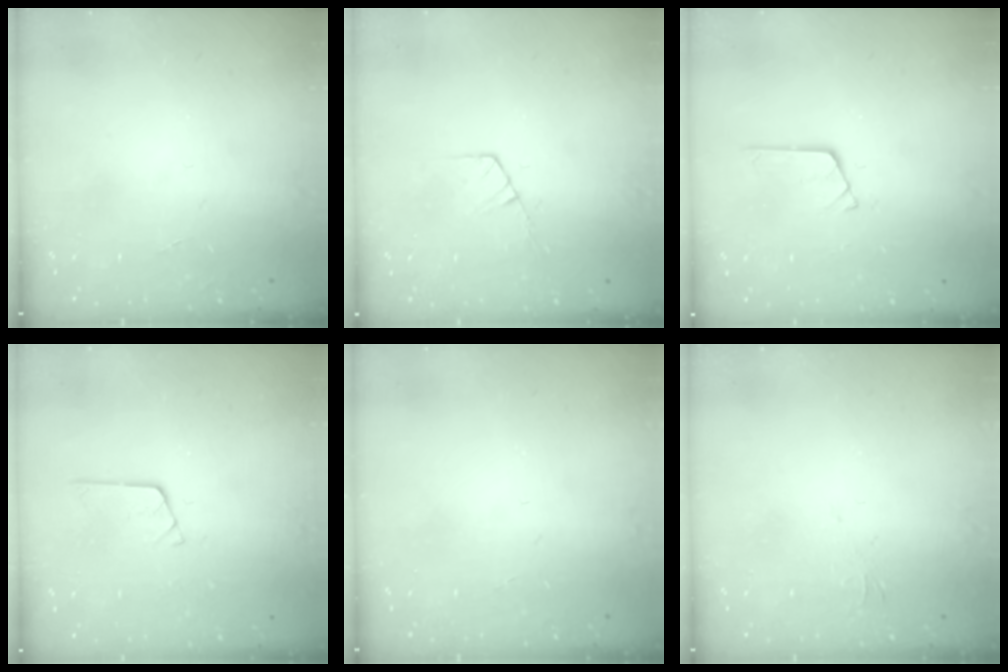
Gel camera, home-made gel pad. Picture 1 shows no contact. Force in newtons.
{"total": 4.4, "press": 4.3, "slide": 0.6}
{"total": 3.0, "press": 2.9, "slide": 0.4}
{"total": 3.1, "press": 3.1, "slide": 0.3}
{"total": 0.0}
{"total": 2.2, "press": 2.2, "slide": 0.4}